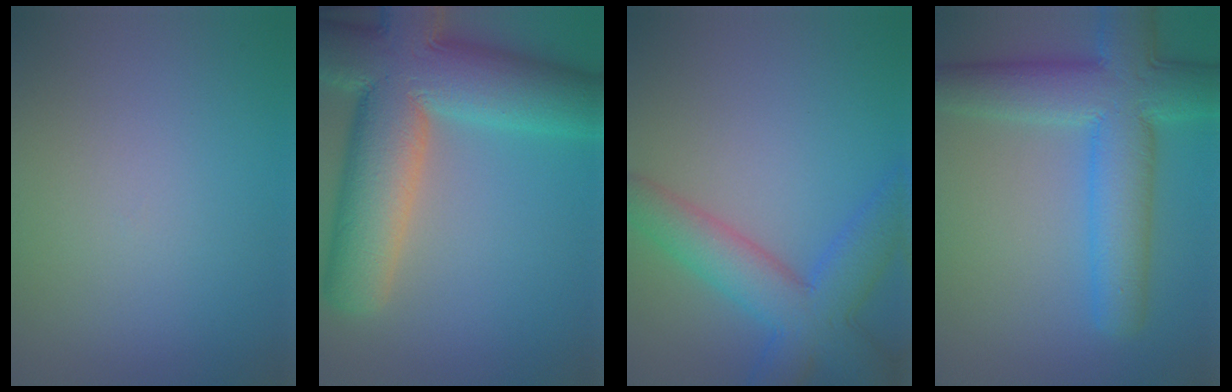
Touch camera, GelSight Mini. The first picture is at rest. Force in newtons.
{"total": 14.2, "press": 14.2, "slide": 1.0}
{"total": 6.8, "press": 6.8, "slide": 0.3}
{"total": 8.8, "press": 8.8, "slide": 0.3}